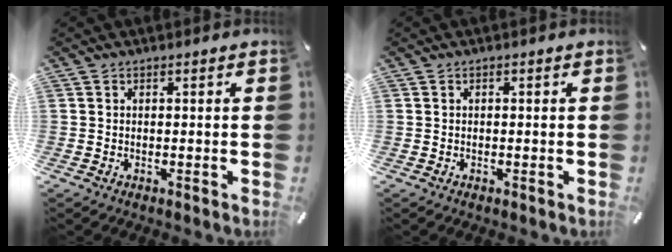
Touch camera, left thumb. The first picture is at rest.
{"total": 0.0}